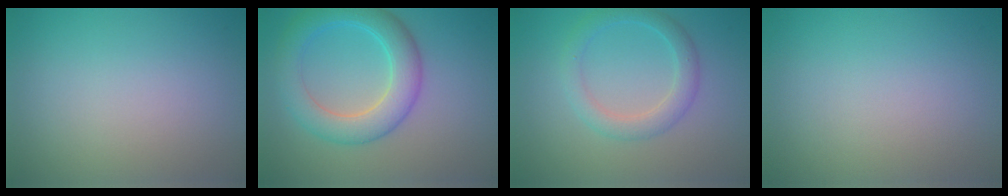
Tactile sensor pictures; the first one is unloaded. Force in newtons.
{"total": 5.6, "press": 5.6, "slide": 0.1}
{"total": 2.8, "press": 2.8, "slide": 0.0}
{"total": 0.0}